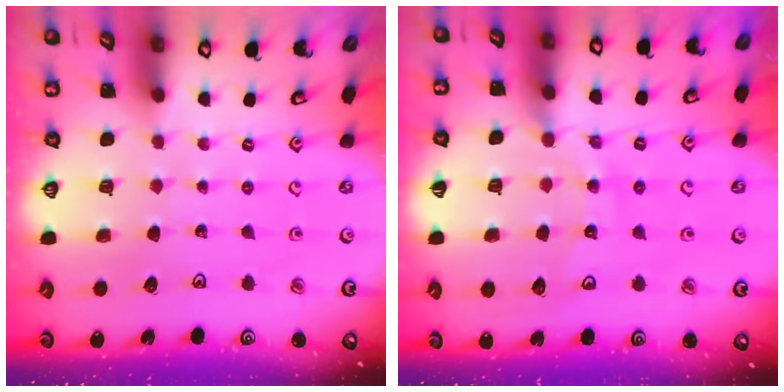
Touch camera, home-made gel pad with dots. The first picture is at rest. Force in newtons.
{"total": 11.8, "press": 11.7, "slide": 1.4}